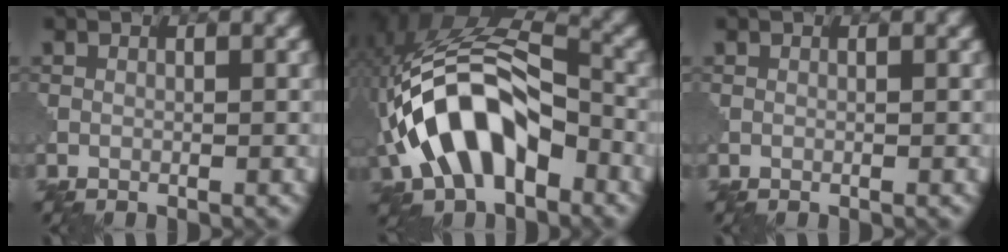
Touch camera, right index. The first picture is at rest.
{"total": 10.2, "force": [-3.8, 5.4, 7.7], "torque": [-0.146, 0.018, -0.074]}
{"total": 0.0}